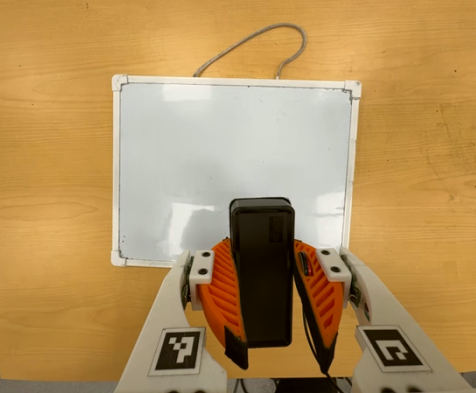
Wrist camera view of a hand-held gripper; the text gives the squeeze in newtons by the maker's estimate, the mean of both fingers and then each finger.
{"total": 7.9, "left": 6.8, "right": 9.0}